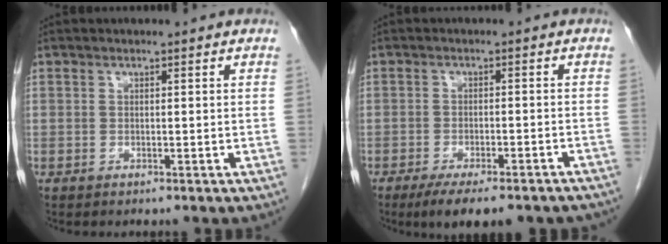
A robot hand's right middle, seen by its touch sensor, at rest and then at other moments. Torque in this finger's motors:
{"motor_torque": [1.21, -0.93, 0.16, 0.08]}